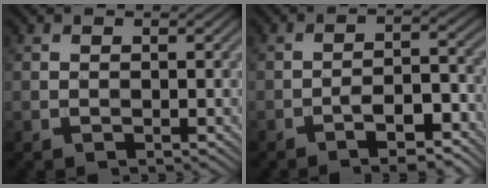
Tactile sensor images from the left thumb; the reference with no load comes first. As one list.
[{"total": 6.1, "force": [-3.9, 1.8, 4.3], "torque": [-0.065, 0.010, -0.061]}]